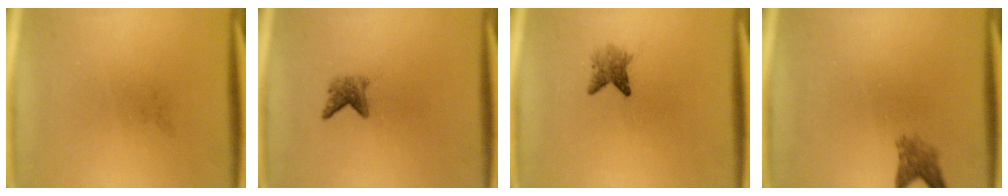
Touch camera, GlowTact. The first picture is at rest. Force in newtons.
{"total": 2.1}
{"total": 2.5}
{"total": 2.5}